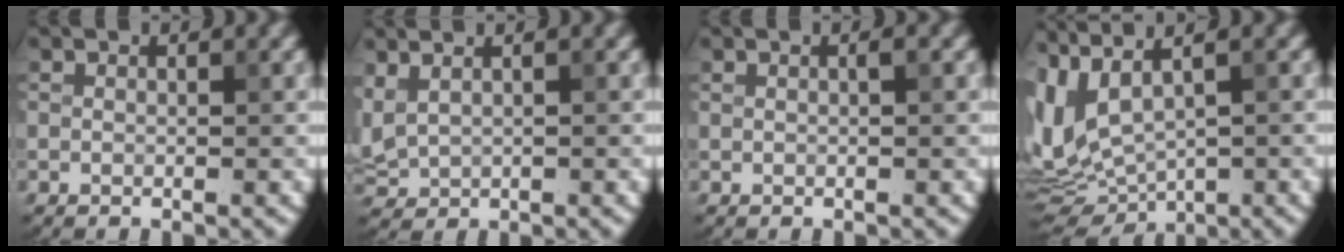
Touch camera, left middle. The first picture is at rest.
{"total": 1.9, "force": [1.0, 1.0, 1.2], "torque": [-0.035, 0.006, 0.028]}
{"total": 0.5, "force": [0.2, 0.1, 0.5], "torque": [-0.010, 0.004, 0.003]}
{"total": 8.0, "force": [0.7, 3.7, 7.0], "torque": [-0.158, -0.011, 0.042]}